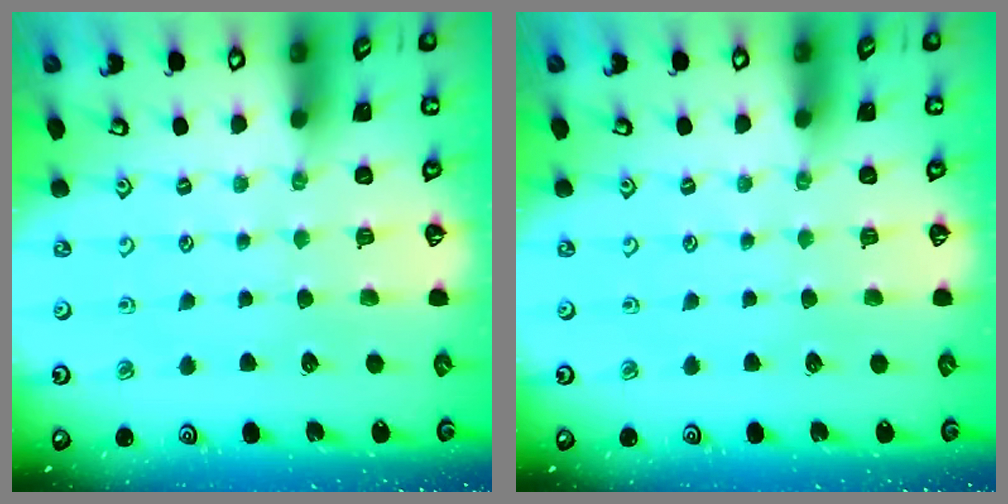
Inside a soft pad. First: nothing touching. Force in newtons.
{"total": 0.0}